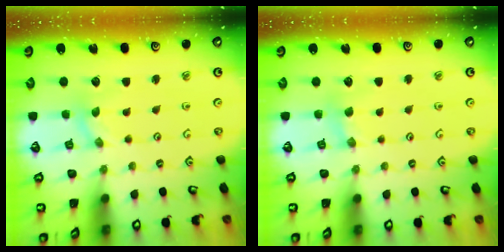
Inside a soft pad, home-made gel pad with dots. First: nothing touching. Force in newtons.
{"total": 2.7, "press": 2.7, "slide": 0.4}